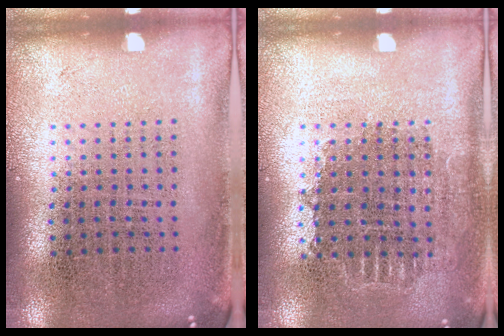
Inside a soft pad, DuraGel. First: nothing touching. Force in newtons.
{"total": 0.9, "press": 0.8, "slide": 0.2}